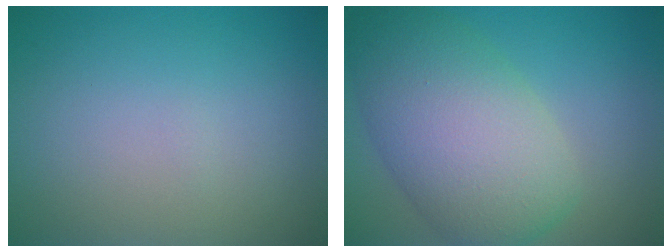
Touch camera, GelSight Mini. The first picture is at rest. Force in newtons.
{"total": 9.2, "press": 9.2, "slide": 0.2}